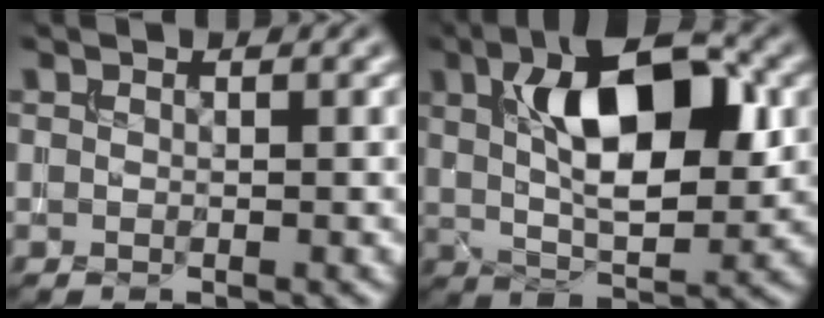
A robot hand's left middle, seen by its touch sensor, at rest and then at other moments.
{"total": 10.2, "force": [2.8, 4.3, 8.9], "torque": [-0.140, 0.012, 0.044]}